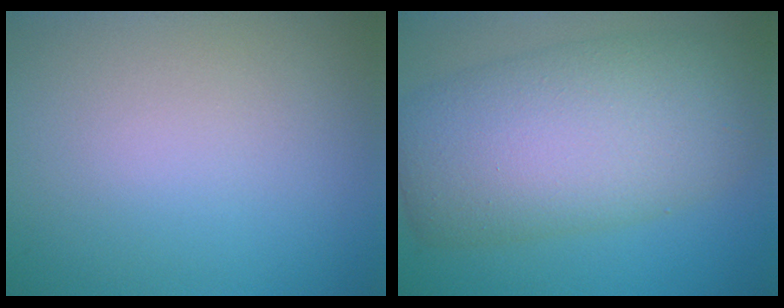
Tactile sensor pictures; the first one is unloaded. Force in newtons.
{"total": 10.6, "press": 10.6, "slide": 0.3}